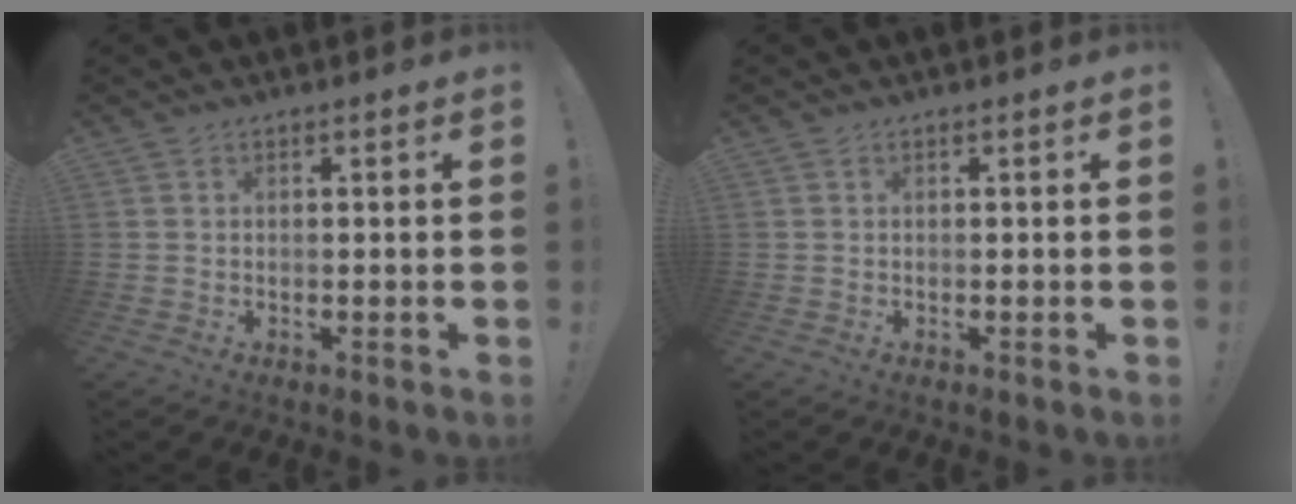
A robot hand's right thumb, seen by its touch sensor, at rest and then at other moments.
{"total": 0.0}